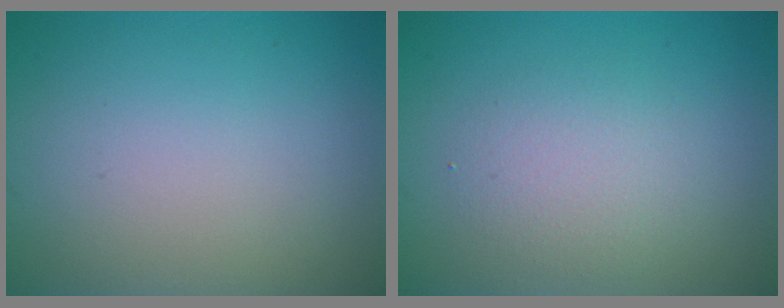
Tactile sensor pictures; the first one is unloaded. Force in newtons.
{"total": 2.5, "press": 2.5, "slide": 0.2}